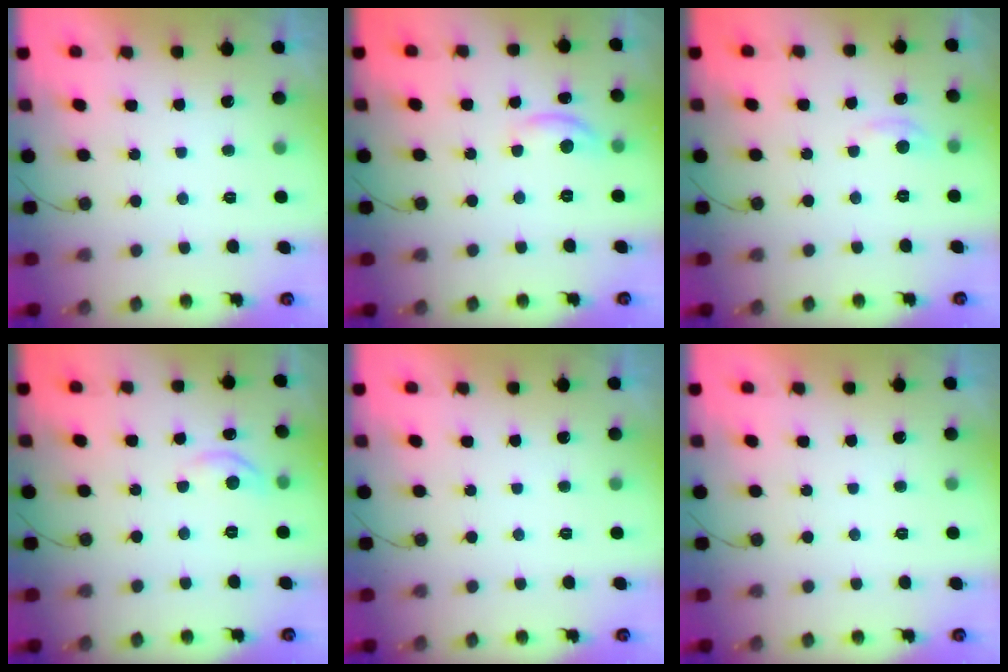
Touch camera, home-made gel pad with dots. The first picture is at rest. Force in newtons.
{"total": 5.2, "press": 5.1, "slide": 0.3}
{"total": 3.1, "press": 3.1, "slide": 0.5}
{"total": 5.9, "press": 5.9, "slide": 0.5}
{"total": 0.0}
{"total": 0.0}